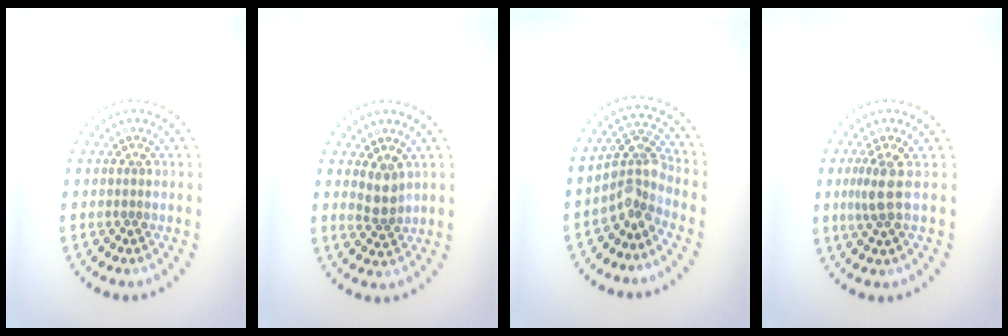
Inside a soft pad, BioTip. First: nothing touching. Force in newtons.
{"total": 2.1, "press": 1.8, "slide": 1.1}
{"total": 3.3, "press": 2.5, "slide": 2.1}
{"total": 2.1, "press": 1.7, "slide": 1.2}